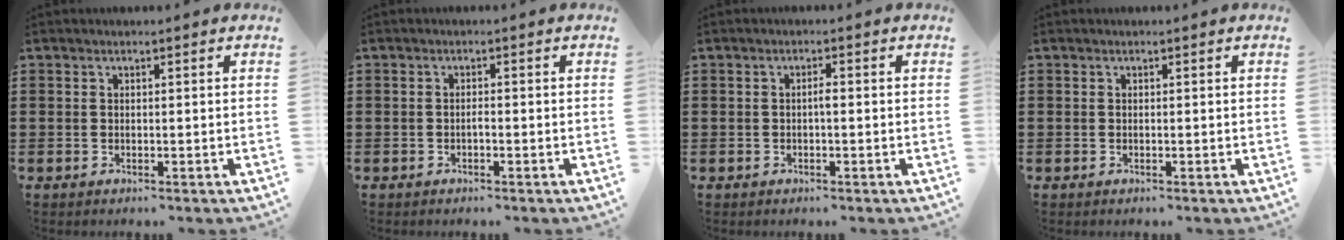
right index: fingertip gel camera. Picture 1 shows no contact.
{"total": 0.8, "force": [-0.4, 0.2, 0.7], "torque": [-0.016, -0.004, -0.007]}
{"total": 1.3, "force": [-0.2, 0.2, 1.2], "torque": [-0.024, 0.000, -0.004]}
{"total": 0.0}